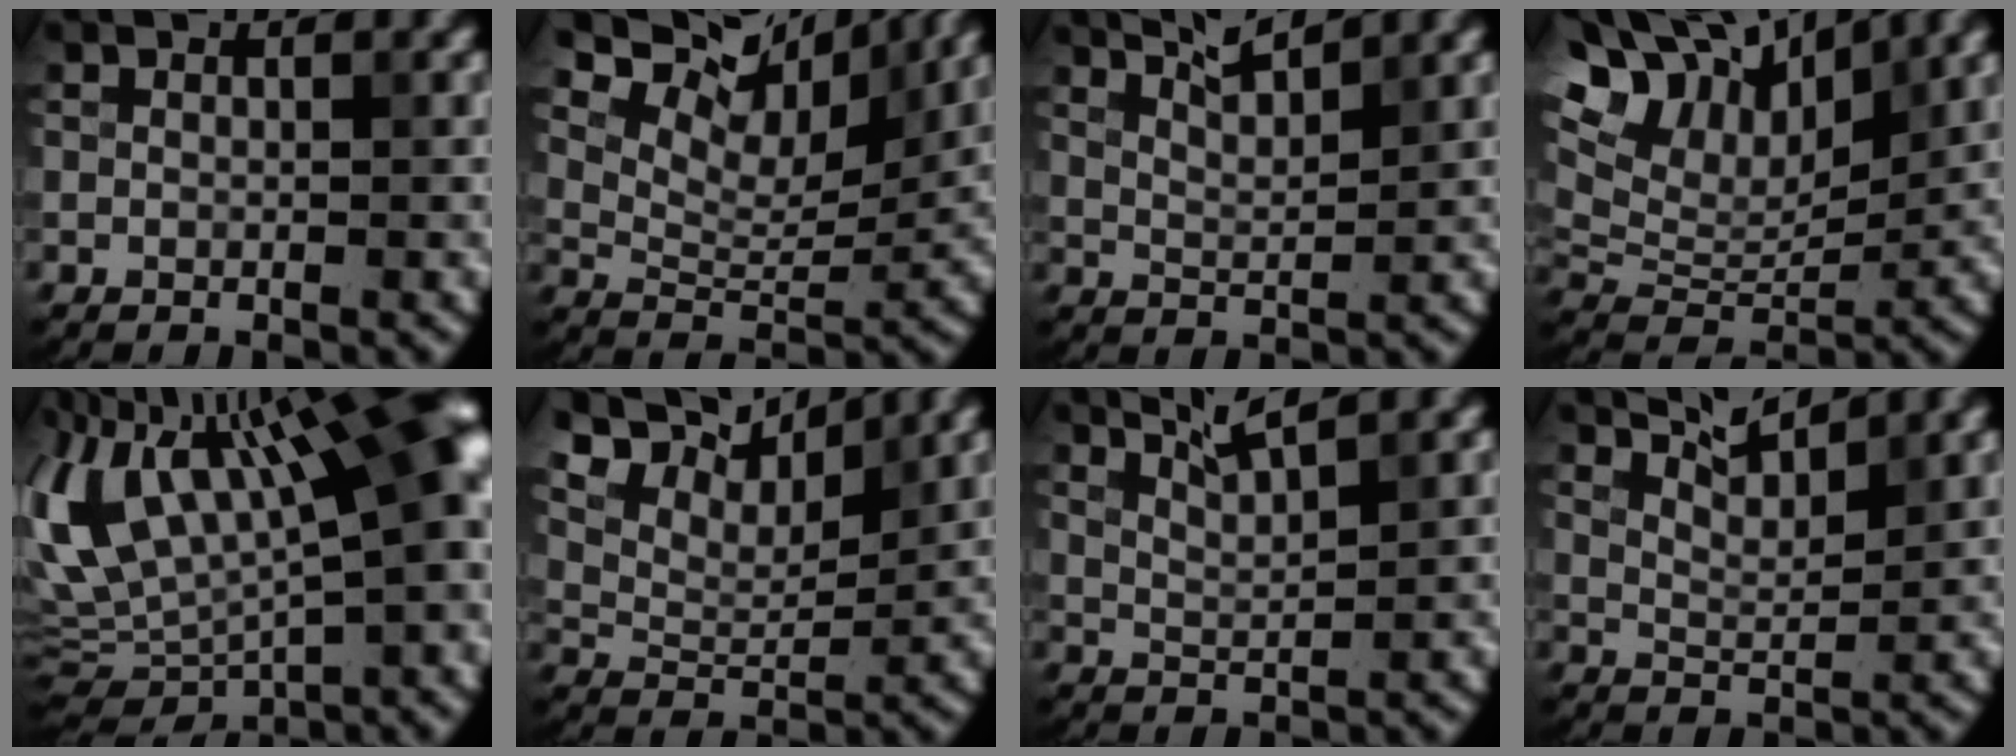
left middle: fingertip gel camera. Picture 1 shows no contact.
{"total": 9.9, "force": [6.0, 4.7, 6.5], "torque": [-0.120, 0.020, 0.093]}
{"total": 3.5, "force": [2.7, 0.6, 2.0], "torque": [-0.028, 0.012, 0.036]}
{"total": 11.5, "force": [7.3, 5.5, 7.0], "torque": [-0.149, 0.046, 0.110]}
{"total": 17.9, "force": [3.9, 7.5, 15.7], "torque": [-0.285, 0.017, 0.071]}
{"total": 8.6, "force": [6.2, 3.6, 4.9], "torque": [-0.111, 0.027, 0.093]}
{"total": 3.0, "force": [2.3, 0.4, 1.8], "torque": [-0.029, 0.009, 0.039]}
{"total": 3.8, "force": [3.3, 0.6, 1.9], "torque": [-0.037, 0.004, 0.050]}